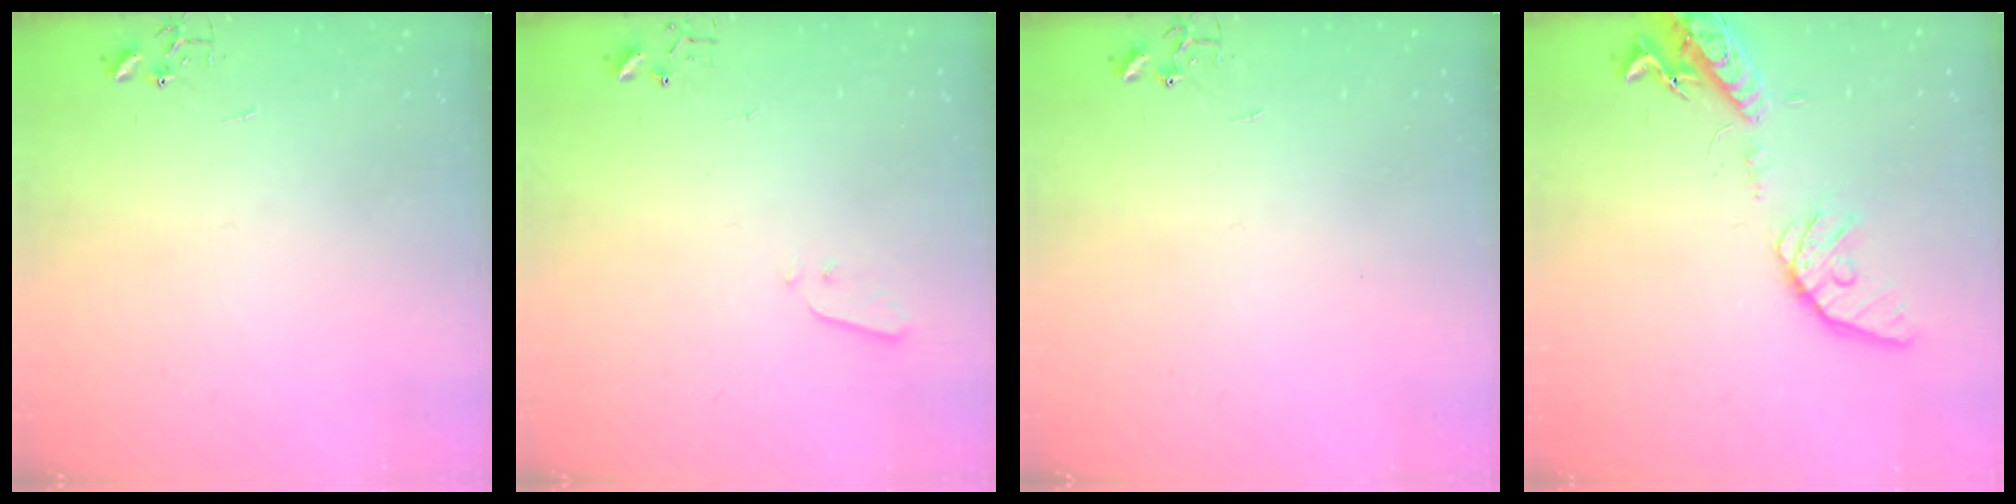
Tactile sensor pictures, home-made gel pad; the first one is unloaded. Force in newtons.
{"total": 3.1, "press": 3.0, "slide": 0.9}
{"total": 0.0}
{"total": 16.1, "press": 15.8, "slide": 3.0}